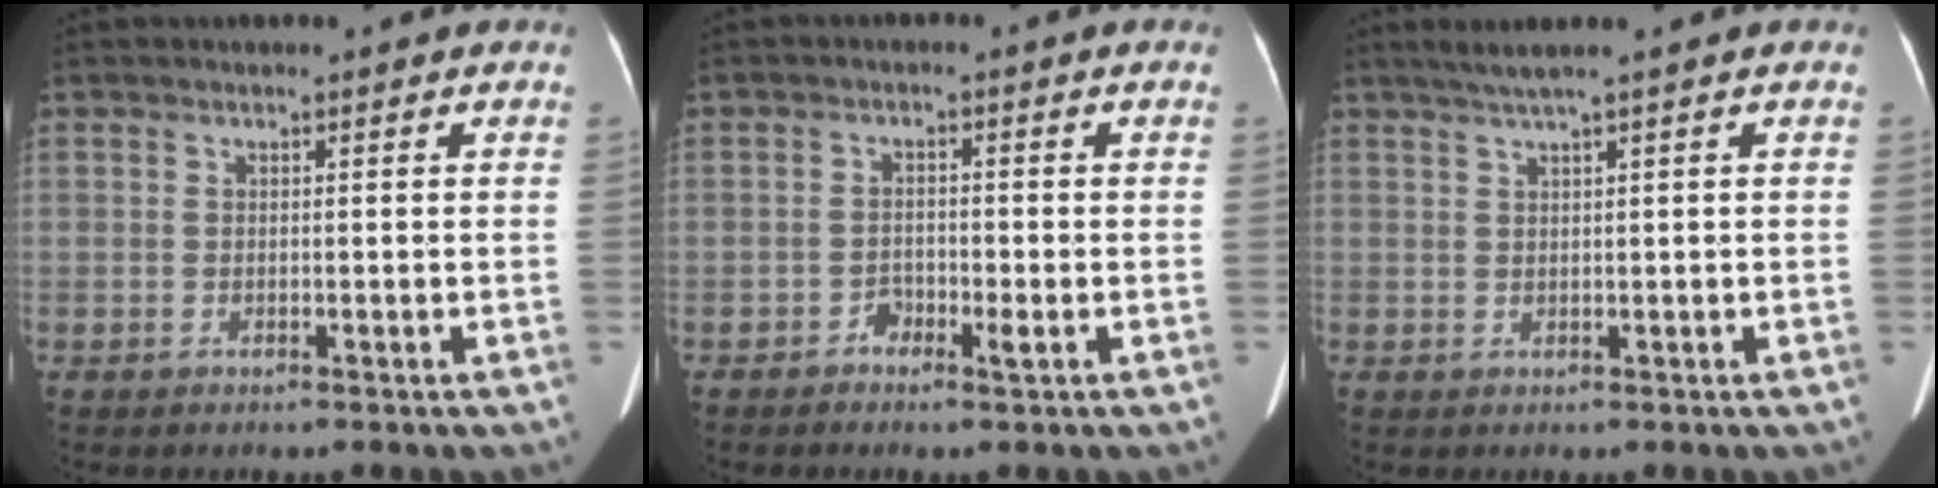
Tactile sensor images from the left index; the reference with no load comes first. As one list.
[{"total": 2.0, "force": [-1.2, 0.7, 1.4], "torque": [-0.020, 0.003, -0.024]}, {"total": 2.4, "force": [1.5, -0.6, 1.8], "torque": [-0.041, 0.001, 0.035]}]